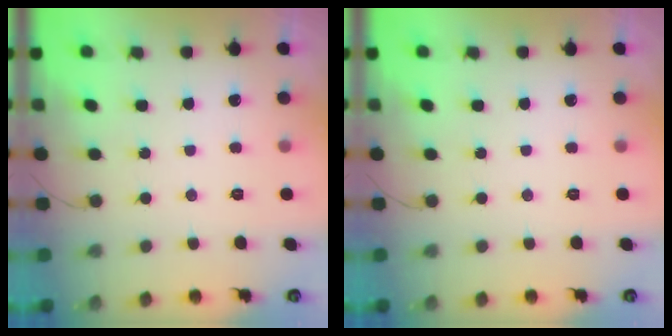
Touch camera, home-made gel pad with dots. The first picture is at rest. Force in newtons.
{"total": 0.0}